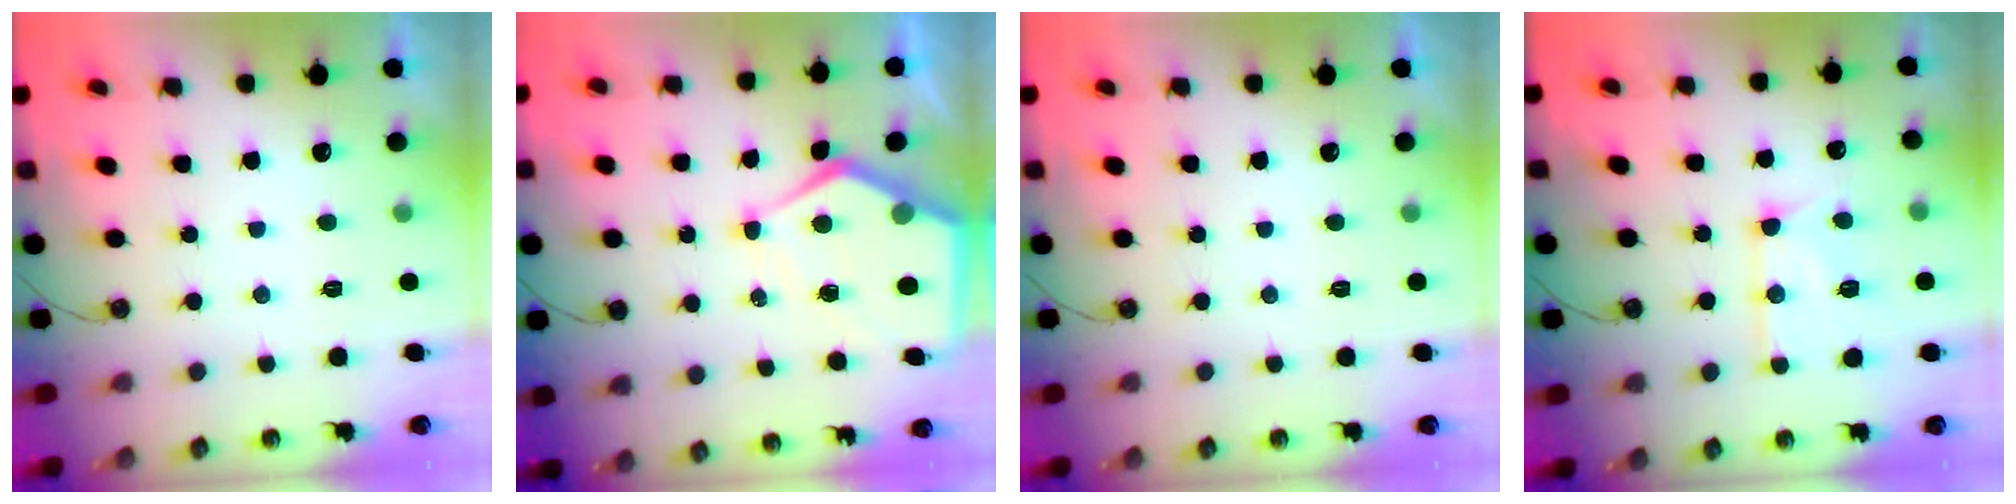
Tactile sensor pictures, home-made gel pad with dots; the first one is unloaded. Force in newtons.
{"total": 11.6, "press": 11.5, "slide": 1.3}
{"total": 0.0}
{"total": 11.8, "press": 11.8, "slide": 1.1}